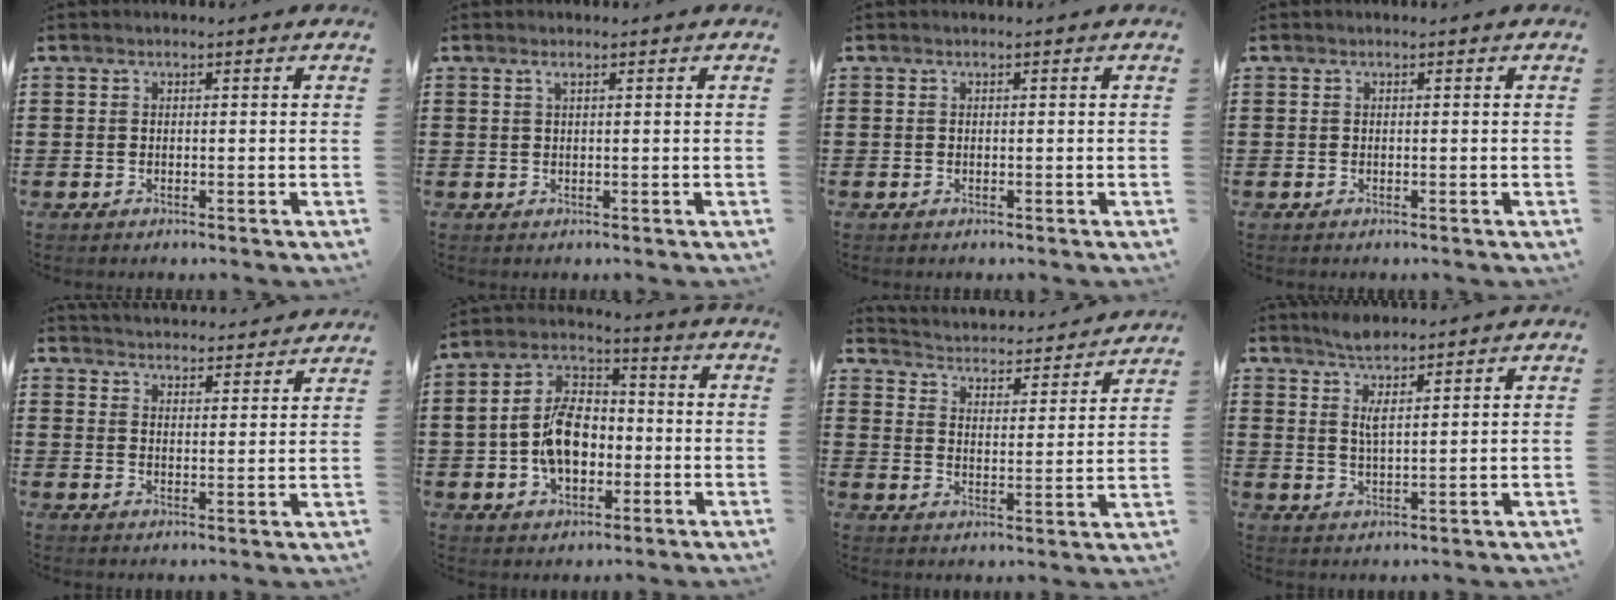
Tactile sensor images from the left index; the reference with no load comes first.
{"total": 0.8, "force": [0.4, 0.1, 0.7], "torque": [-0.015, 0.001, 0.008]}
{"total": 0.0}
{"total": 0.0}
{"total": 3.8, "force": [3.8, -0.2, -0.3], "torque": [-0.008, -0.022, 0.068]}
{"total": 9.8, "force": [-1.6, 6.6, 7.1], "torque": [-0.166, 0.014, -0.032]}
{"total": 2.7, "force": [2.7, 0.1, -0.2], "torque": [-0.017, -0.033, 0.035]}
{"total": 4.0, "force": [2.9, 0.9, 2.7], "torque": [-0.059, 0.004, 0.052]}